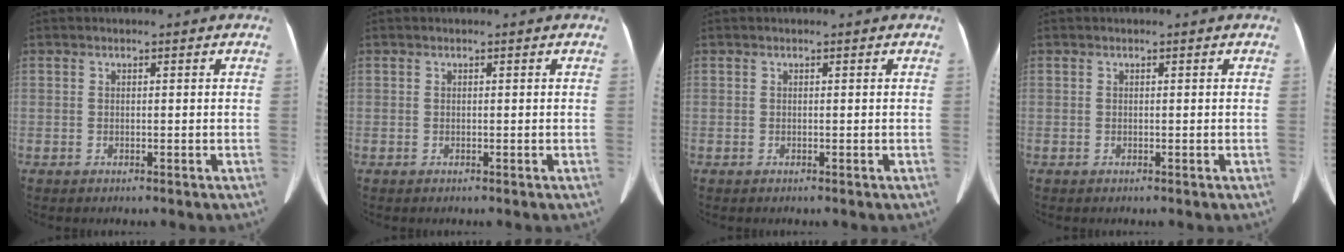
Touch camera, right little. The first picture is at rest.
{"total": 0.0}
{"total": 0.0}
{"total": 0.0}